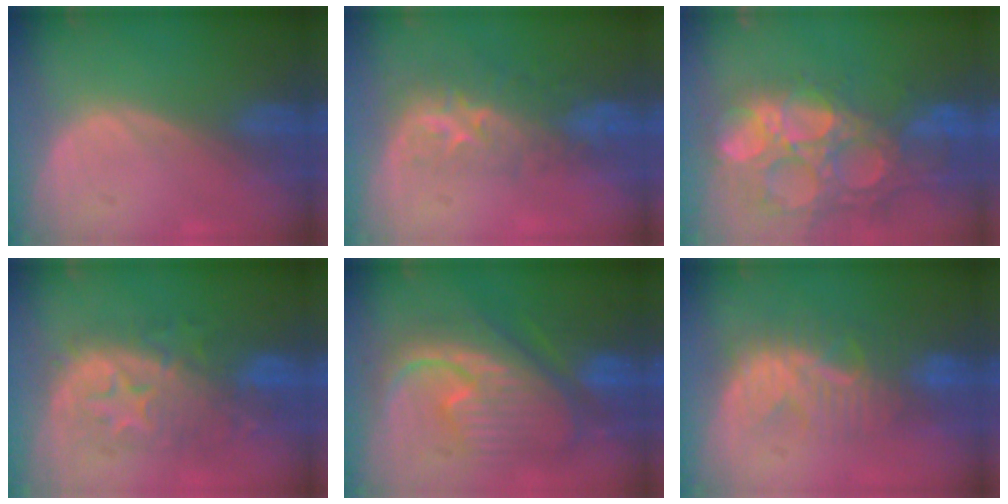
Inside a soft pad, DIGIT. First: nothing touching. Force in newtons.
{"total": 8.7, "press": 7.1, "slide": 5.0}
{"total": 15.1, "press": 12.5, "slide": 8.5}
{"total": 9.2, "press": 9.2, "slide": 0.4}
{"total": 12.2, "press": 12.1, "slide": 1.4}
{"total": 8.3, "press": 8.0, "slide": 2.2}